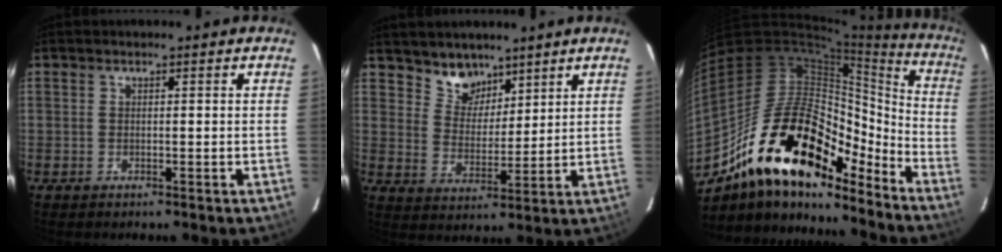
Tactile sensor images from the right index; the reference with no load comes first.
{"total": 6.8, "force": [5.4, 3.9, 1.5], "torque": [-0.018, 0.004, 0.103]}
{"total": 26.1, "force": [-17.2, 10.6, 16.5], "torque": [-0.281, -0.003, -0.292]}